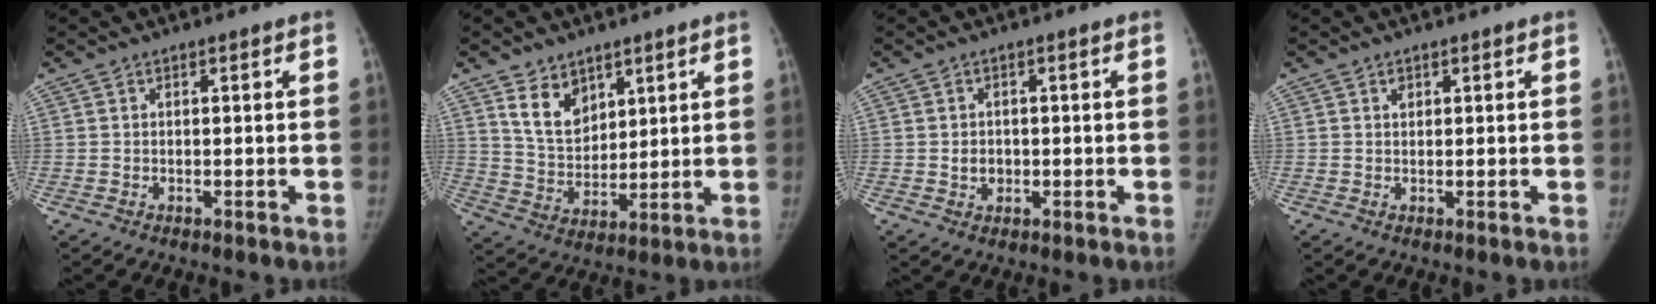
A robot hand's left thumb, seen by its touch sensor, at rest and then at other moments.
{"total": 9.1, "force": [5.3, 6.0, 4.4], "torque": [-0.052, -0.041, 0.109]}
{"total": 2.5, "force": [-0.3, 2.1, 1.3], "torque": [-0.007, 0.003, -0.003]}
{"total": 1.0, "force": [0.5, 0.7, 0.4], "torque": [0.001, -0.002, 0.008]}